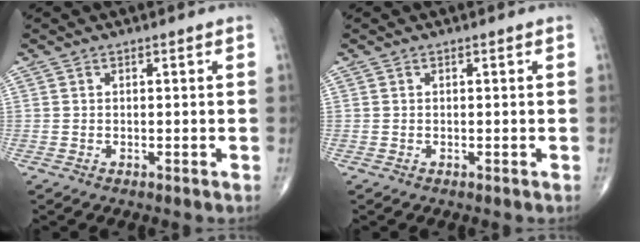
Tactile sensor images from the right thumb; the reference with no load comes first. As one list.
[{"total": 0.0}]